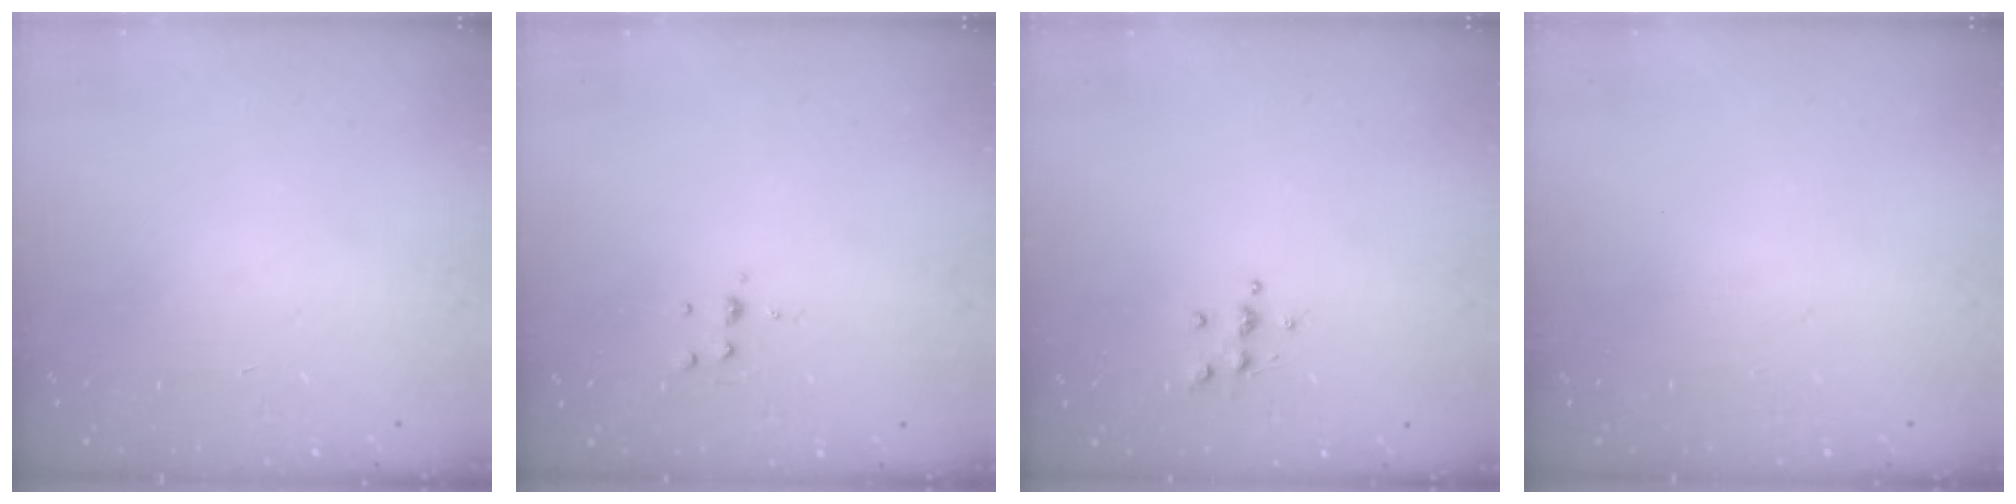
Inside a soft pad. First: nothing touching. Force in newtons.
{"total": 3.8, "press": 3.8, "slide": 0.4}
{"total": 4.3, "press": 4.3, "slide": 0.5}
{"total": 0.0}